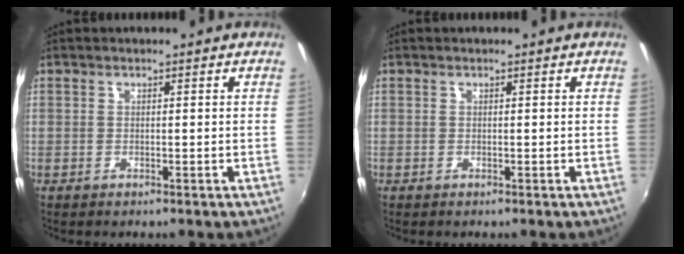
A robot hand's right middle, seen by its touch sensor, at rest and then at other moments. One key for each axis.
{"total": 0.0}